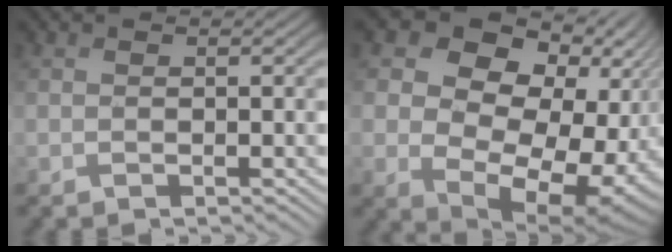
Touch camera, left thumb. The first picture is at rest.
{"total": 15.7, "force": [3.2, 11.6, 10.1], "torque": [-0.164, 0.005, 0.054]}